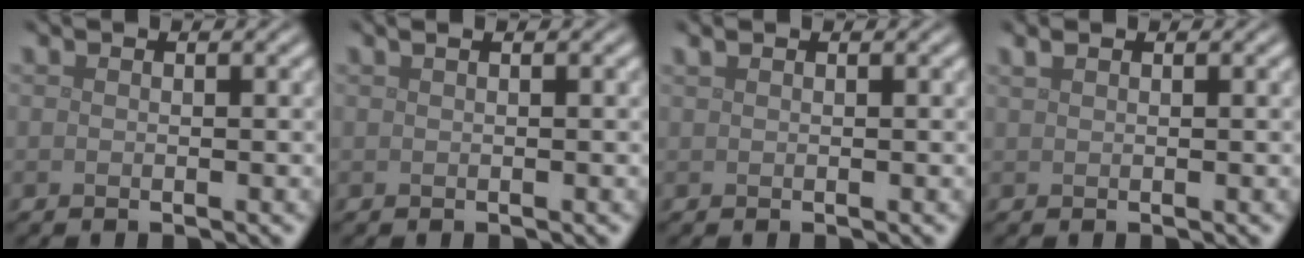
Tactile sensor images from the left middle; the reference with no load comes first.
{"total": 1.1, "force": [0.6, 0.5, 0.8], "torque": [-0.008, 0.000, 0.004]}
{"total": 0.6, "force": [0.5, 0.2, 0.3], "torque": [-0.008, 0.006, 0.010]}
{"total": 0.9, "force": [0.7, 0.3, 0.5], "torque": [-0.010, 0.005, 0.014]}